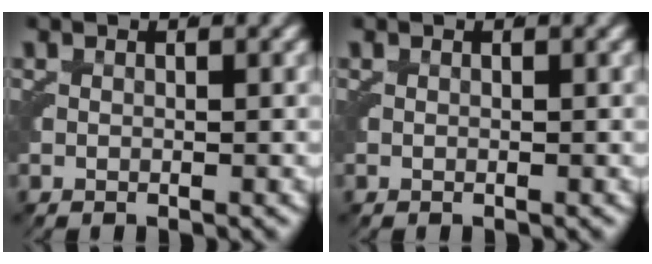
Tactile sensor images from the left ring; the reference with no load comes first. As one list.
[{"total": 0.0}]